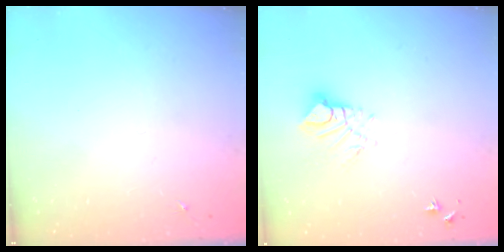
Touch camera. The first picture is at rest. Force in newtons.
{"total": 9.1, "press": 9.0, "slide": 1.0}